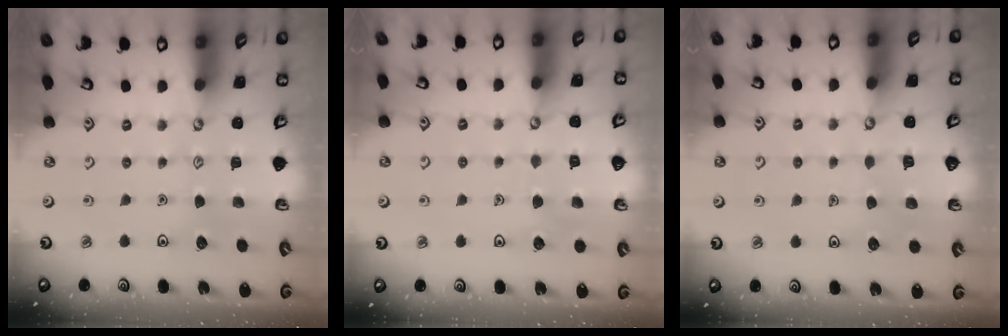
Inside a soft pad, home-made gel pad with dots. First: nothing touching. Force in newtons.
{"total": 5.8, "press": 5.8, "slide": 0.4}
{"total": 2.6, "press": 2.6, "slide": 0.2}